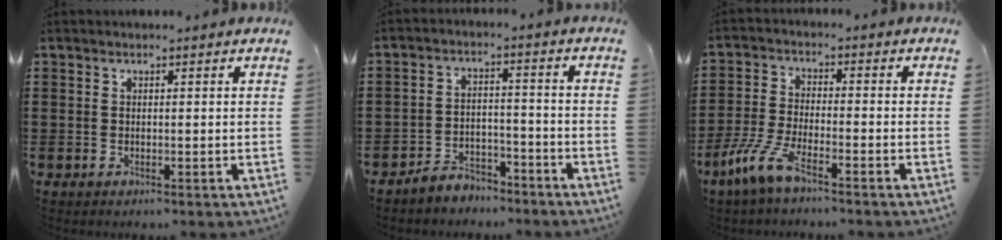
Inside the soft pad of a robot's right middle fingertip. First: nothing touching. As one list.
[{"total": 4.4, "force": [-4.2, 1.1, 0.1], "torque": [-0.006, 0.009, -0.089]}, {"total": 6.9, "force": [-5.1, 1.2, 4.4], "torque": [-0.111, -0.012, -0.103]}]